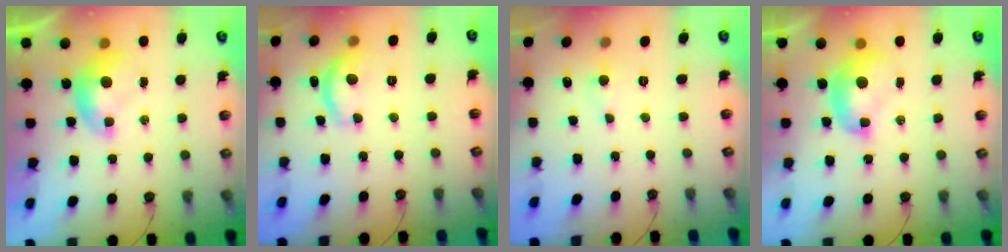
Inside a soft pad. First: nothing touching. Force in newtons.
{"total": 8.9, "press": 8.9, "slide": 0.8}
{"total": 0.5, "press": 0.4, "slide": 0.4}
{"total": 2.4, "press": 2.3, "slide": 0.3}